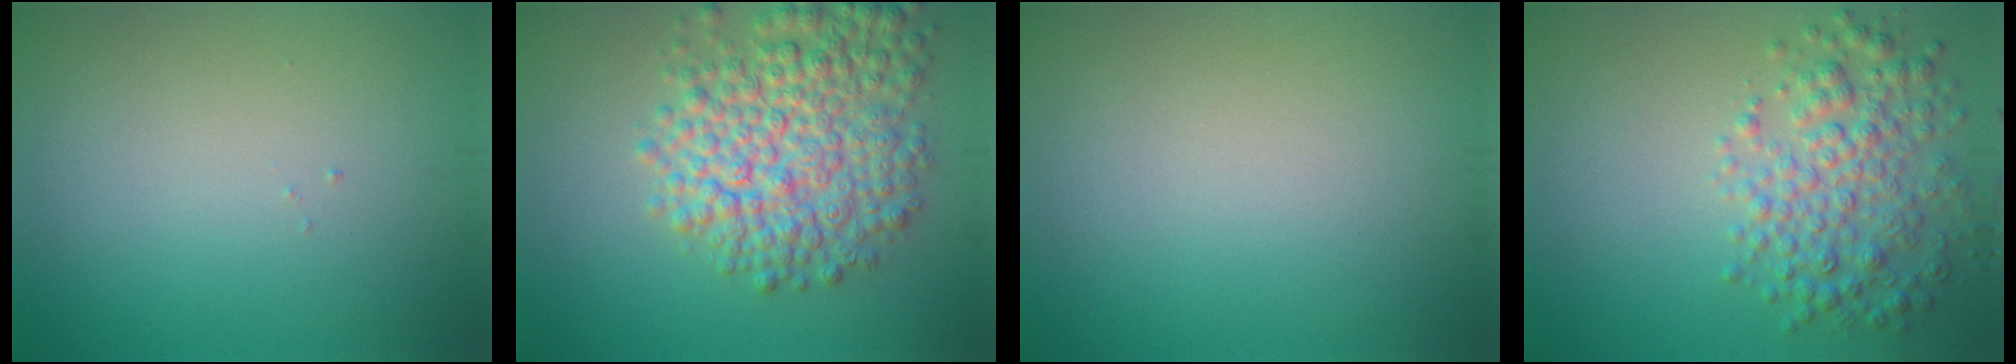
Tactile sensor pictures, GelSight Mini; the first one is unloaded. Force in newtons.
{"total": 7.9, "press": 7.9, "slide": 0.3}
{"total": 0.0}
{"total": 4.8, "press": 4.8, "slide": 0.1}